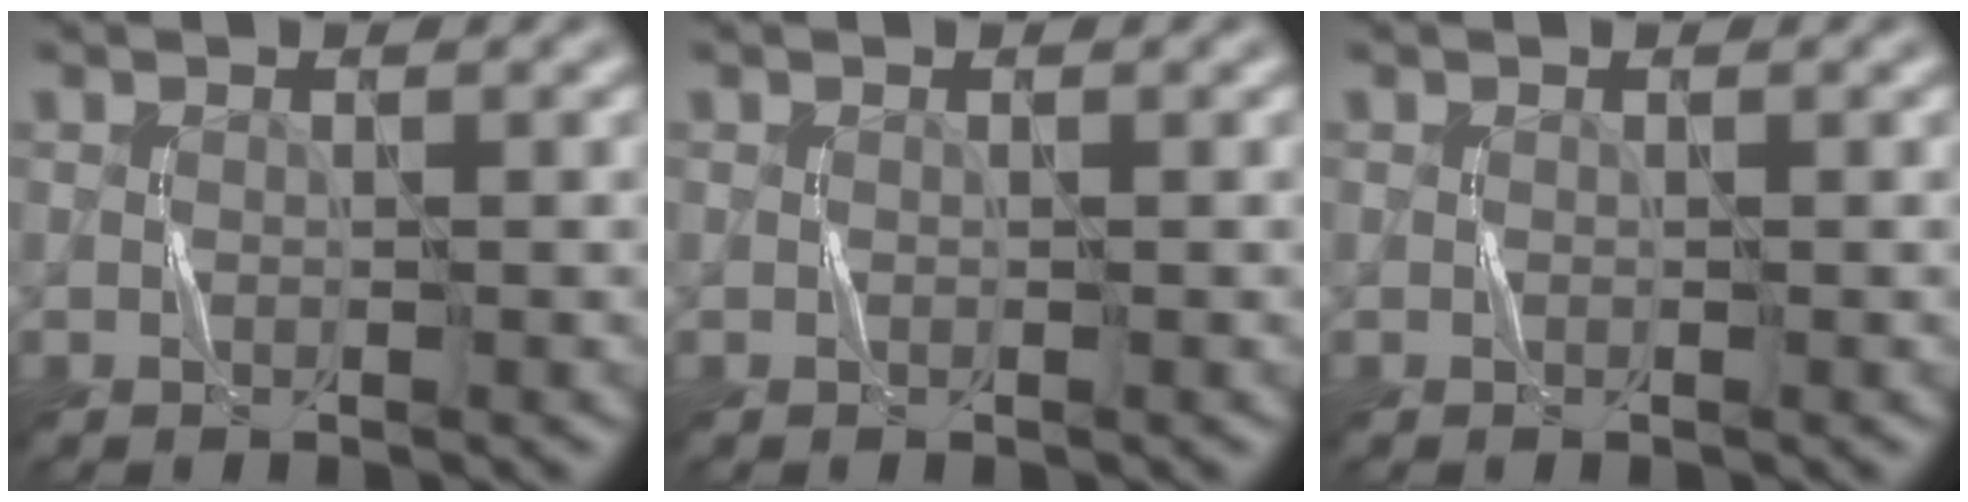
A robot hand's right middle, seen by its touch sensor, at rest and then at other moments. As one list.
[{"total": 0.0}, {"total": 0.0}]